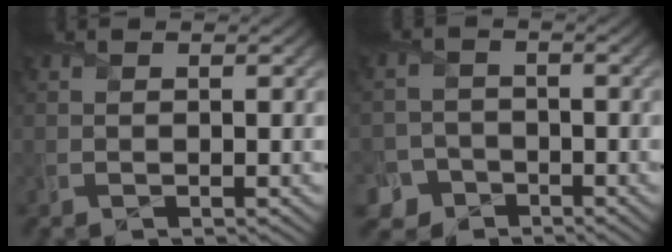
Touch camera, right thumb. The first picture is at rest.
{"total": 4.8, "force": [-3.3, 3.5, 0.6], "torque": [0.004, -0.001, -0.068]}